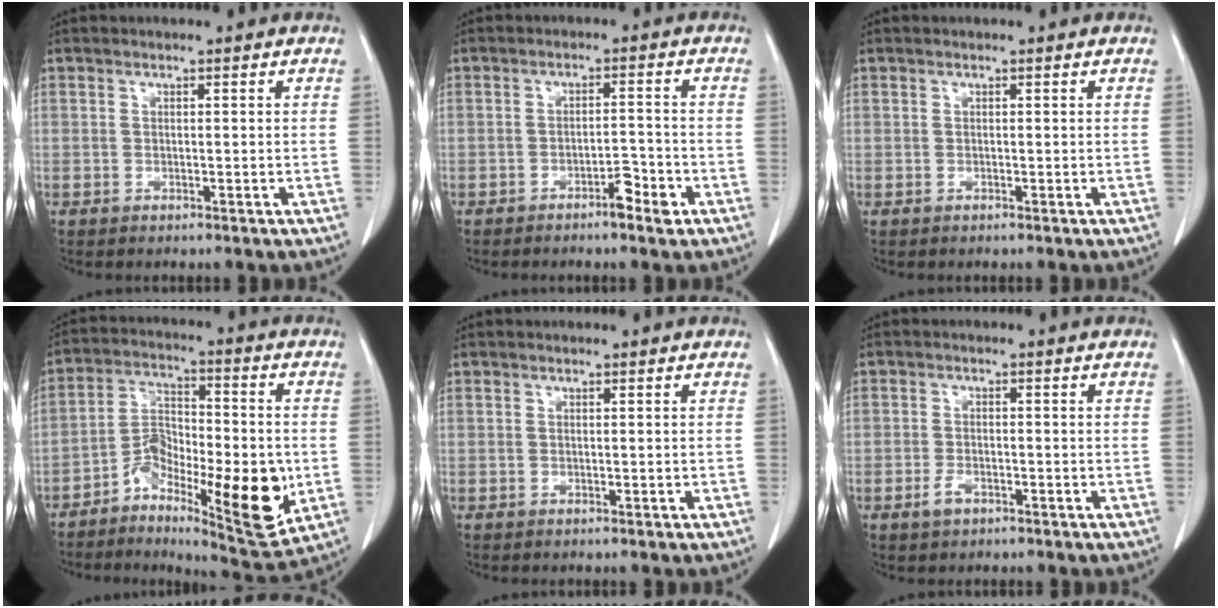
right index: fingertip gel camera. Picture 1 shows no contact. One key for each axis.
{"total": 3.6, "fx": -2.3, "fy": 0.8, "fz": 2.6, "tx": -0.037, "ty": 0.004, "tz": -0.037}
{"total": 0.0}
{"total": 14.7, "fx": -5.0, "fy": 4.9, "fz": 13.0, "tx": -0.209, "ty": 0.006, "tz": -0.080}
{"total": 0.0}
{"total": 2.3, "fx": -1.4, "fy": 1.2, "fz": 1.3, "tx": -0.028, "ty": 0.002, "tz": -0.021}